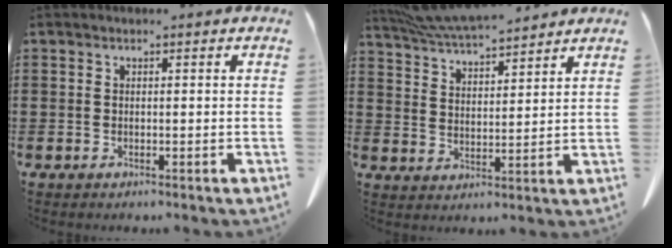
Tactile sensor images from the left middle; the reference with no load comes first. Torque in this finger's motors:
{"motor_torque": [0.81, -0.26, 0.26, 0.10]}